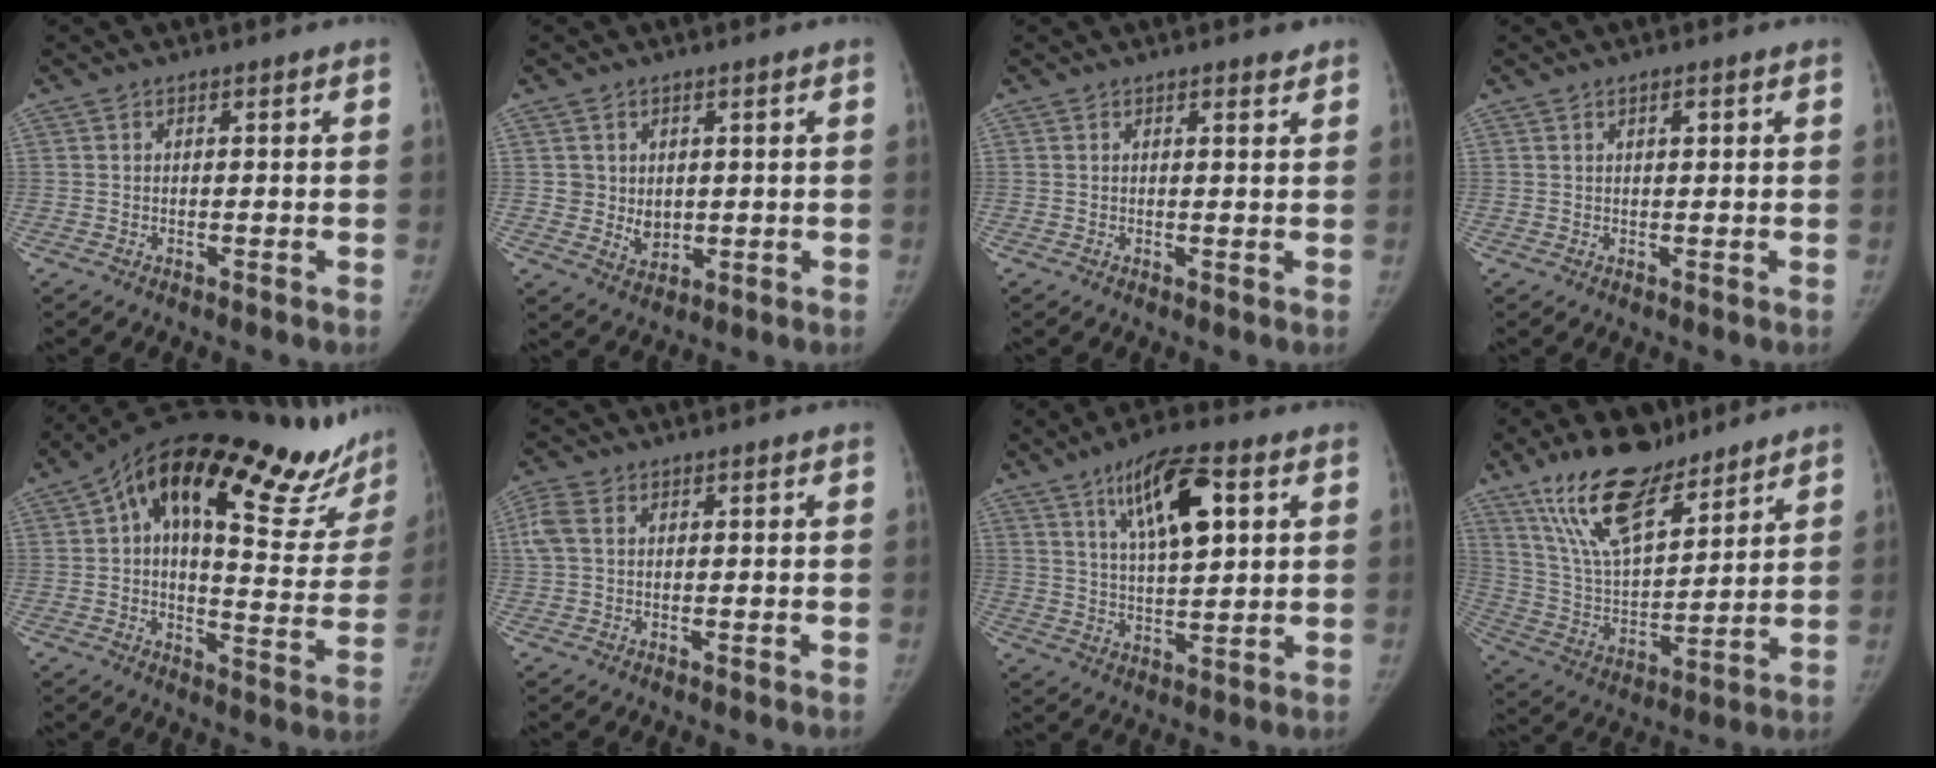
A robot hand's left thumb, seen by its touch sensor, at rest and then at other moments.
{"total": 4.1, "force": [0.8, 3.7, 1.5], "torque": [-0.008, -0.012, 0.025]}
{"total": 1.5, "force": [1.2, 0.3, 0.8], "torque": [-0.009, -0.008, 0.017]}
{"total": 1.5, "force": [0.8, 0.5, 1.2], "torque": [-0.017, -0.002, 0.012]}
{"total": 30.7, "force": [20.4, 10.6, 20.3], "torque": [-0.264, -0.041, 0.268]}
{"total": 3.6, "force": [1.0, 2.3, 2.5], "torque": [-0.080, 0.013, 0.020]}
{"total": 13.5, "force": [5.7, 4.8, 11.2], "torque": [-0.167, -0.013, 0.098]}
{"total": 19.0, "force": [13.4, 7.6, 11.2], "torque": [-0.167, -0.065, 0.251]}